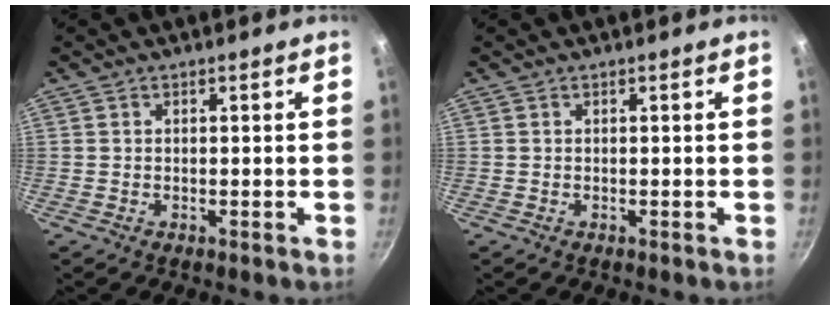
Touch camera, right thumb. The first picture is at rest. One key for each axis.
{"total": 0.0}